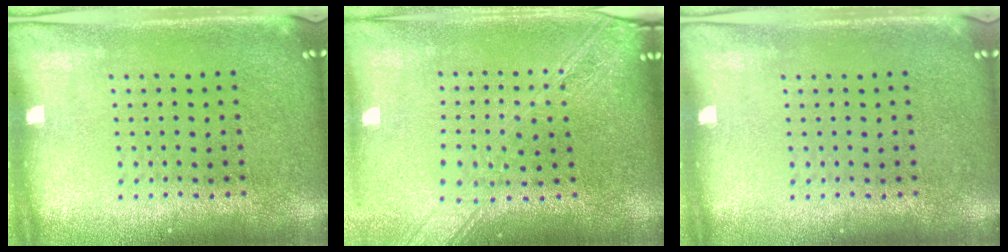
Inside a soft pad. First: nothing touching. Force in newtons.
{"total": 2.1, "press": 1.8, "slide": 1.1}
{"total": 0.0}